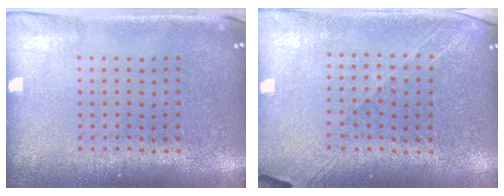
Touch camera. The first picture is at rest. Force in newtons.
{"total": 1.3, "press": 1.2, "slide": 0.6}